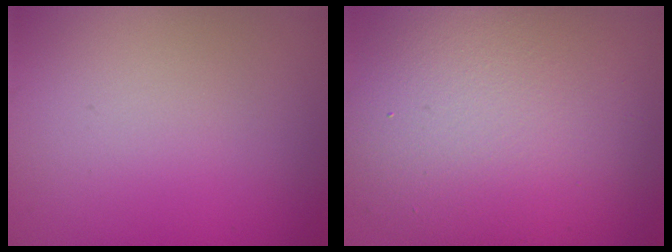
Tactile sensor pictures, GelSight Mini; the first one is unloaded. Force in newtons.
{"total": 12.3, "press": 12.3, "slide": 0.6}